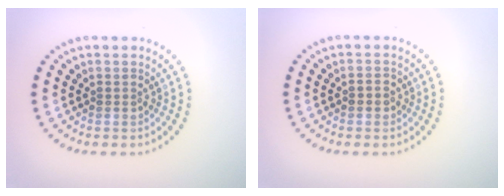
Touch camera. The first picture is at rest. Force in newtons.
{"total": 0.8, "press": 0.8, "slide": 0.1}